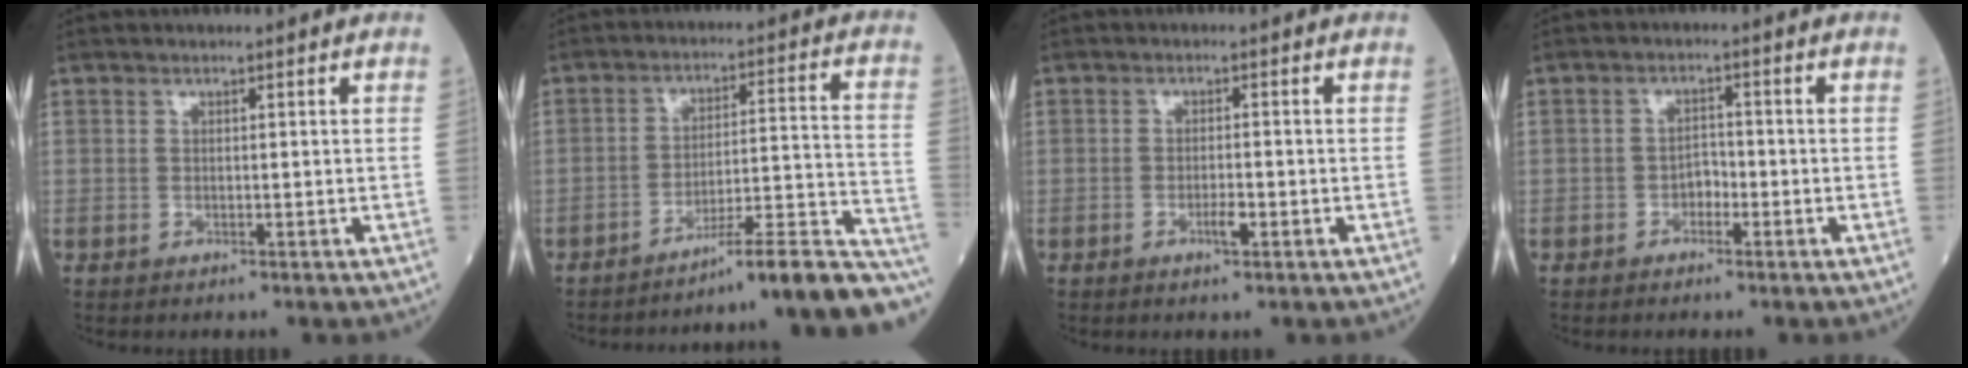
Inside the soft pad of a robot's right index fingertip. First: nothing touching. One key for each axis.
{"total": 18.5, "fx": -16.7, "fy": -0.9, "fz": 7.9, "tx": -0.057, "ty": 0.025, "tz": -0.232}
{"total": 2.0, "fx": -1.0, "fy": 0.4, "fz": 1.7, "tx": -0.029, "ty": 0.001, "tz": -0.017}
{"total": 2.1, "fx": -1.1, "fy": 1.2, "fz": 1.2, "tx": -0.014, "ty": 0.007, "tz": -0.022}